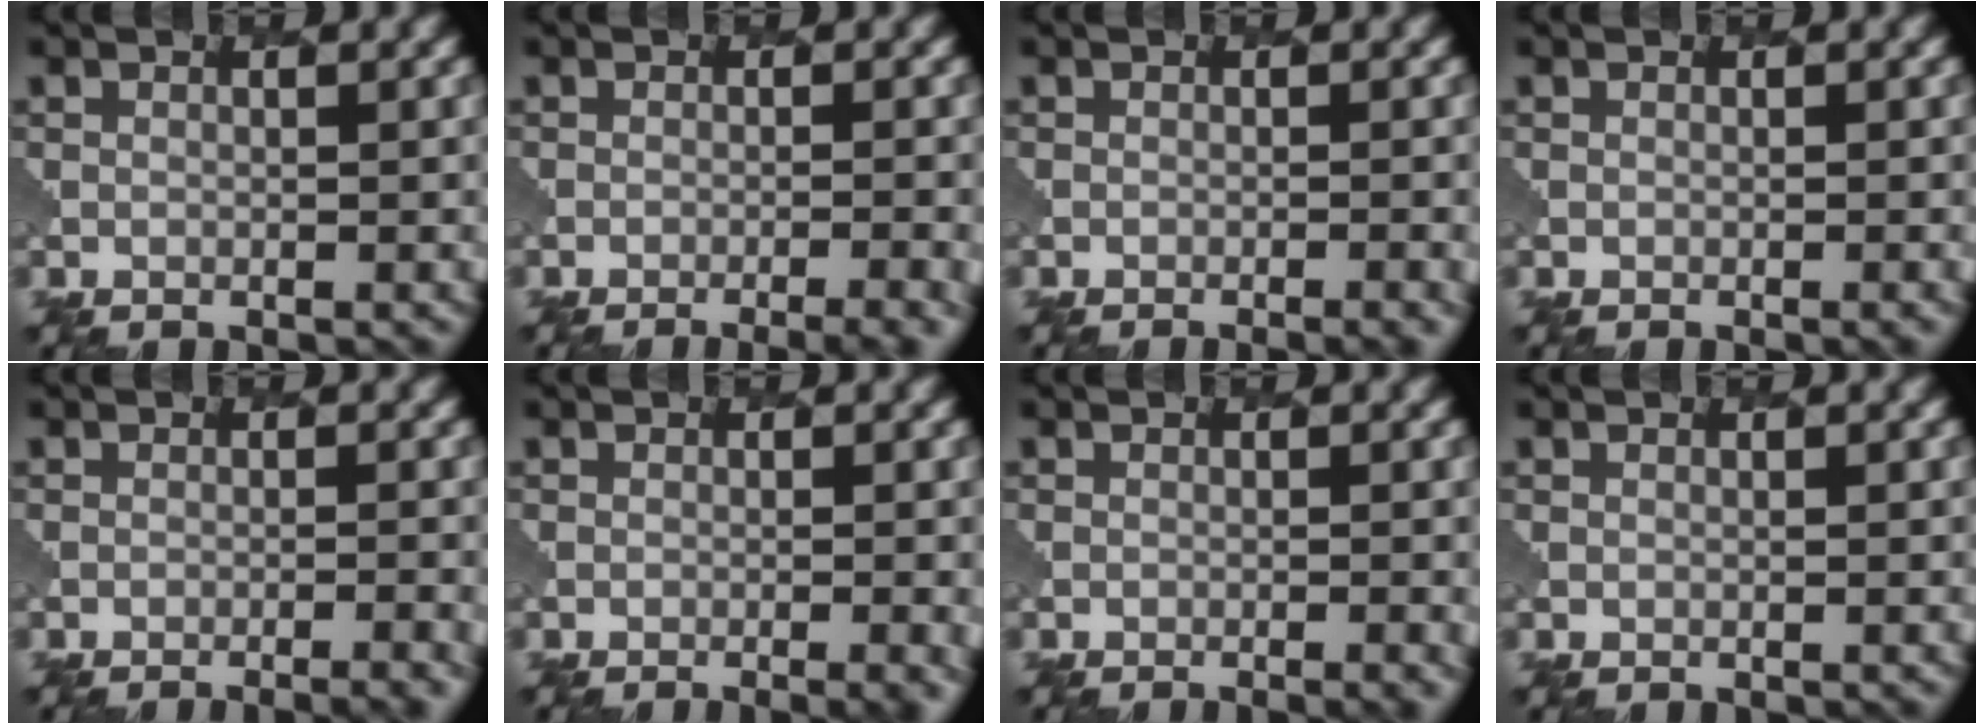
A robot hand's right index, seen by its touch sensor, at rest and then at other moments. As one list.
[{"total": 5.0, "force": [-3.1, 1.7, 3.6], "torque": [-0.027, 0.006, -0.032]}, {"total": 2.2, "force": [-1.1, 0.7, 1.8], "torque": [-0.008, 0.012, -0.012]}, {"total": 0.7, "force": [-0.2, 0.2, 0.6], "torque": [-0.002, 0.001, 0.001]}, {"total": 3.1, "force": [-1.9, 0.9, 2.3], "torque": [-0.018, 0.012, -0.023]}, {"total": 3.3, "force": [-1.1, 1.2, 2.9], "torque": [-0.018, 0.008, -0.006]}, {"total": 2.1, "force": [-0.8, 0.8, 1.8], "torque": [-0.009, 0.007, -0.007]}, {"total": 0.0}]